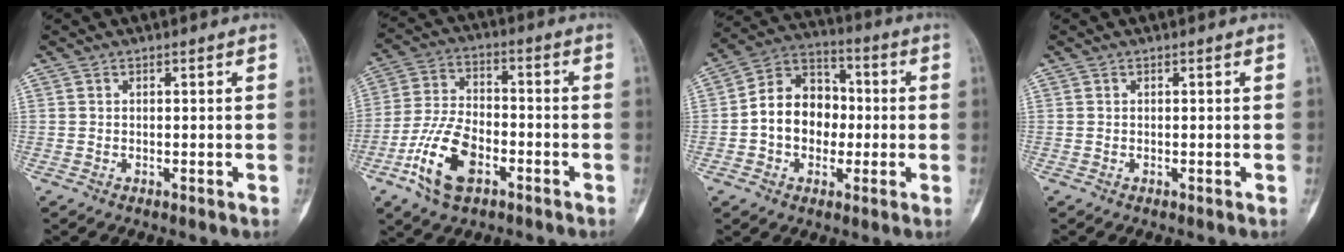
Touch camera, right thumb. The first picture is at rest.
{"total": 12.8, "force": [-5.7, 7.0, 9.1], "torque": [-0.178, 0.026, -0.107]}
{"total": 12.6, "force": [-0.9, 9.9, 7.7], "torque": [-0.086, 0.038, -0.025]}
{"total": 0.0}